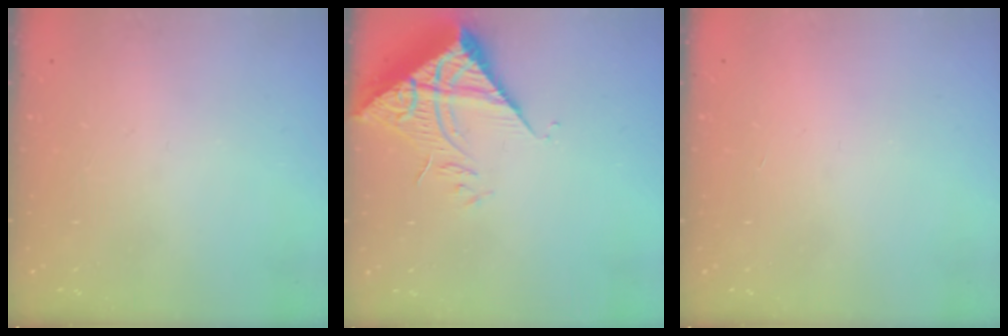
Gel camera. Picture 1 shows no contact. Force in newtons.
{"total": 9.3, "press": 9.2, "slide": 1.2}
{"total": 1.7, "press": 1.7, "slide": 0.1}